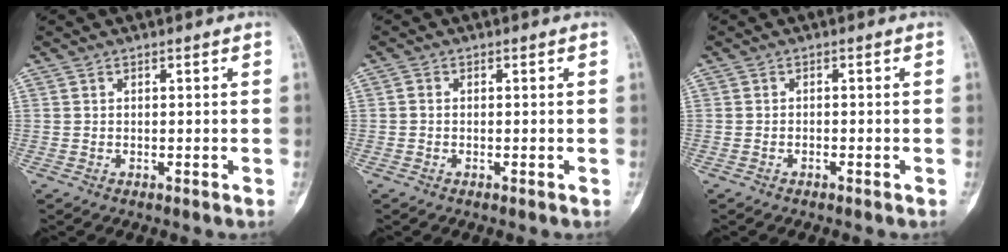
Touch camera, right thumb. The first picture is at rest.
{"total": 0.7, "force": [-0.4, 0.5, 0.4], "torque": [-0.003, 0.002, -0.010]}
{"total": 0.6, "force": [-0.4, 0.2, 0.2], "torque": [-0.004, 0.009, -0.008]}